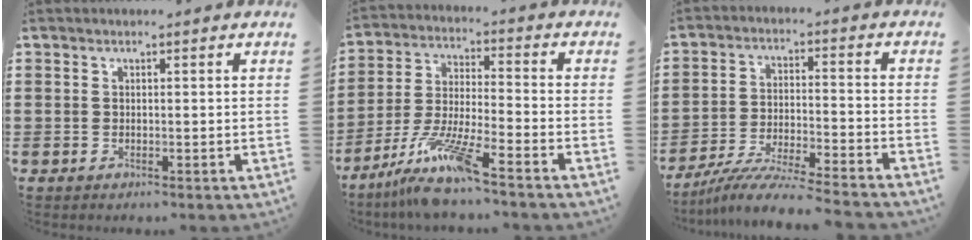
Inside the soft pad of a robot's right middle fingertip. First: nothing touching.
{"total": 10.1, "force": [-8.0, 0.1, 6.2], "torque": [-0.130, -0.007, -0.160]}
{"total": 7.5, "force": [-7.0, -0.6, 2.6], "torque": [-0.053, -0.011, -0.137]}